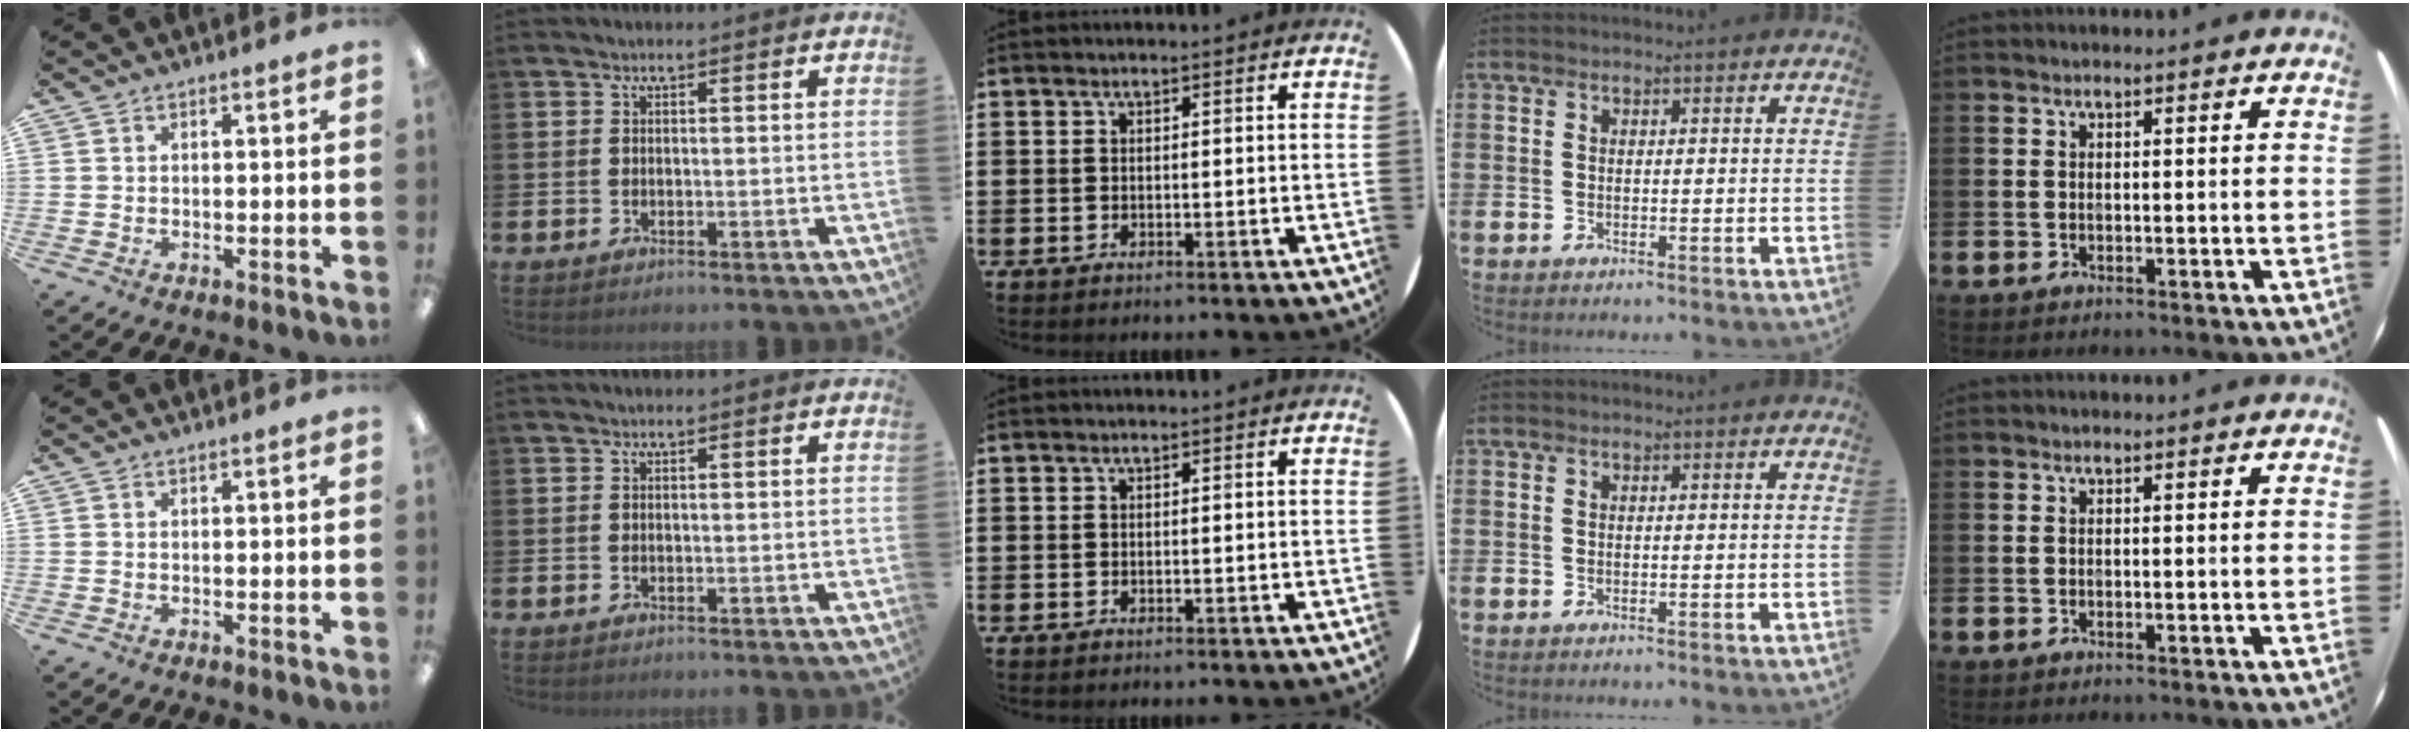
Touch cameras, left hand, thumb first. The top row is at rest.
{}